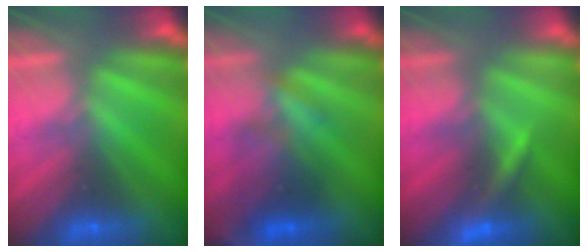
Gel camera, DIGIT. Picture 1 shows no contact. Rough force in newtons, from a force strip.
{"total": 3.5}
{"total": 3.3}